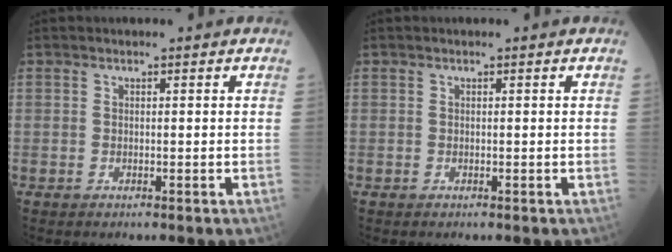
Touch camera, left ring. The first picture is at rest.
{"total": 0.0}